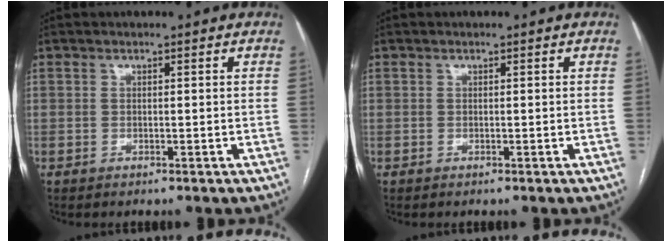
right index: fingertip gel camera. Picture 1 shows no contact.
{"total": 0.0}